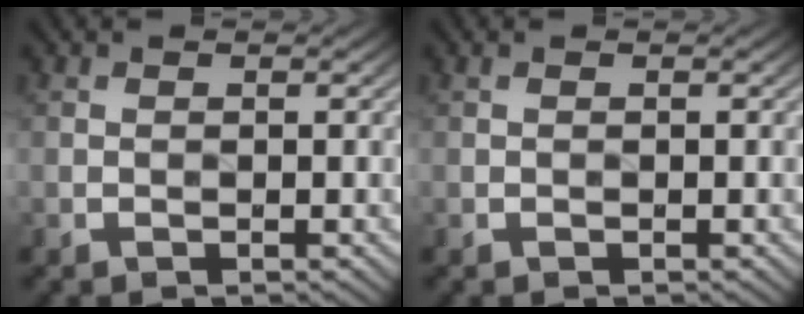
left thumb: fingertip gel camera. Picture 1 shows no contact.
{"total": 0.0}